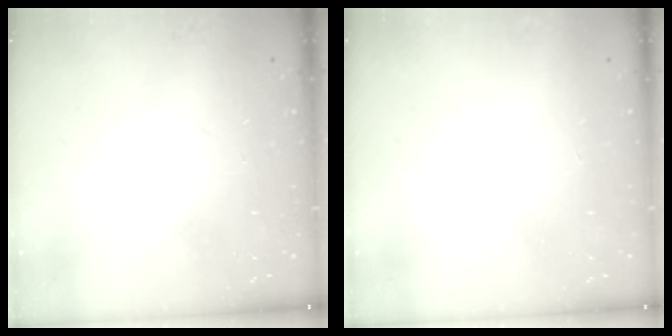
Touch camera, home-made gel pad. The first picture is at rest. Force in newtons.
{"total": 1.5, "press": 1.5, "slide": 0.1}